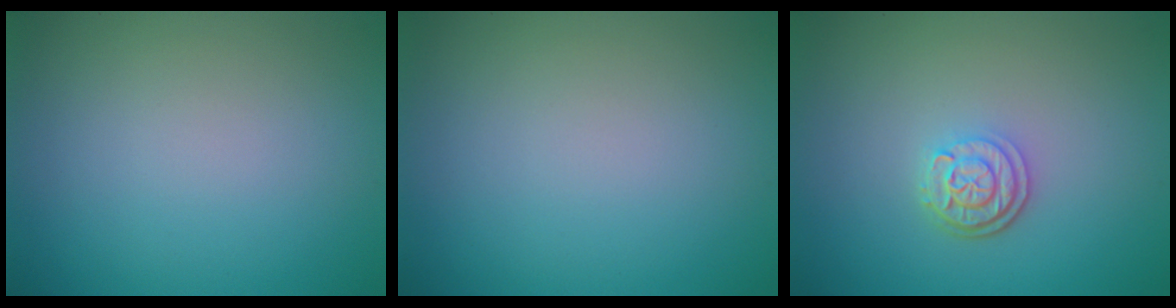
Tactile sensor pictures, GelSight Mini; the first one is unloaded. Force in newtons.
{"total": 0.0}
{"total": 2.8, "press": 2.3, "slide": 1.6}